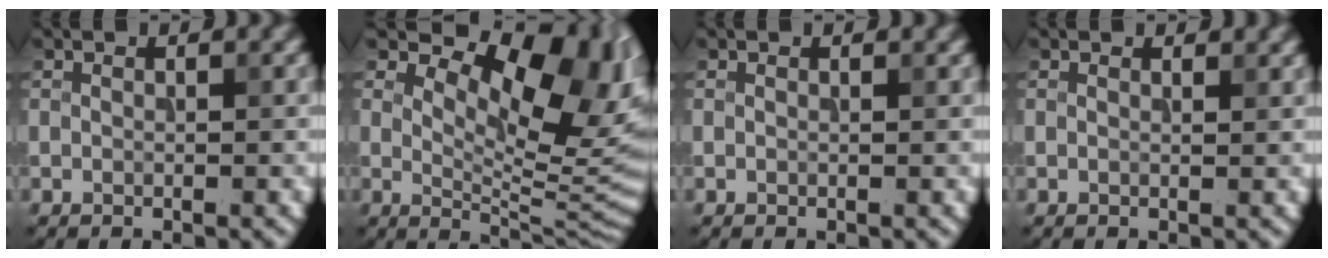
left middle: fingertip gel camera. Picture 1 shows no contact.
{"total": 12.7, "force": [5.2, 6.0, 9.9], "torque": [-0.126, -0.003, 0.088]}
{"total": 0.0}
{"total": 0.8, "force": [0.7, 0.3, 0.2], "torque": [-0.003, -0.001, 0.010]}